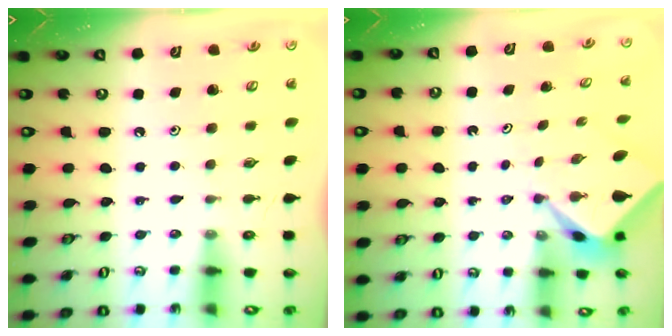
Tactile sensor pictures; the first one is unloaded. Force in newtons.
{"total": 2.3, "press": 2.3, "slide": 0.3}